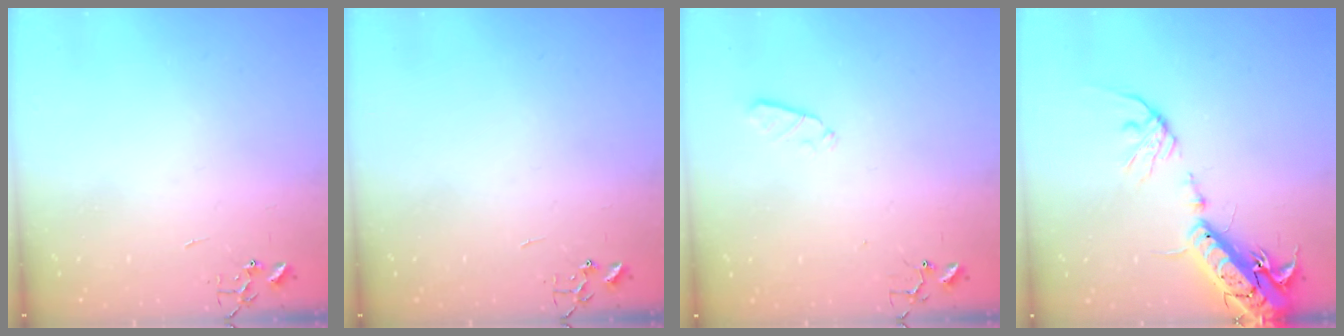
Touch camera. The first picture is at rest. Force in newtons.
{"total": 0.0}
{"total": 2.9, "press": 2.8, "slide": 0.5}
{"total": 18.1, "press": 17.7, "slide": 3.8}